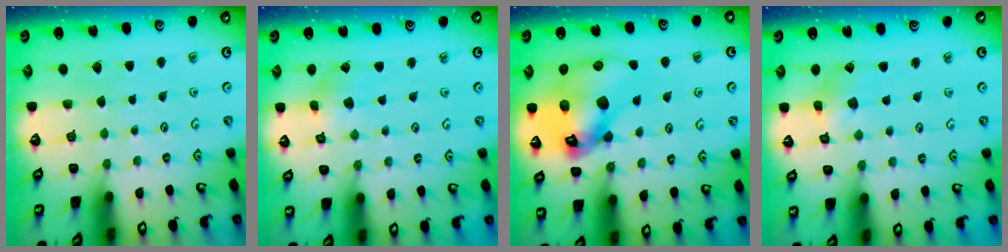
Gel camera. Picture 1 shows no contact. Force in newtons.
{"total": 1.5, "press": 1.5, "slide": 0.2}
{"total": 20.9, "press": 20.7, "slide": 2.7}
{"total": 3.6, "press": 3.6, "slide": 0.4}